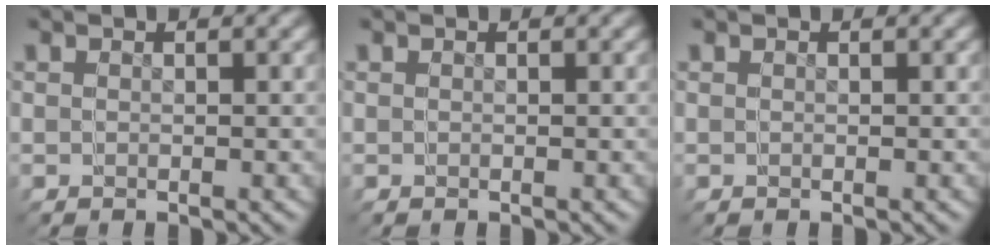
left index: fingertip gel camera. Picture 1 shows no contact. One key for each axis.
{"total": 0.0}
{"total": 0.0}